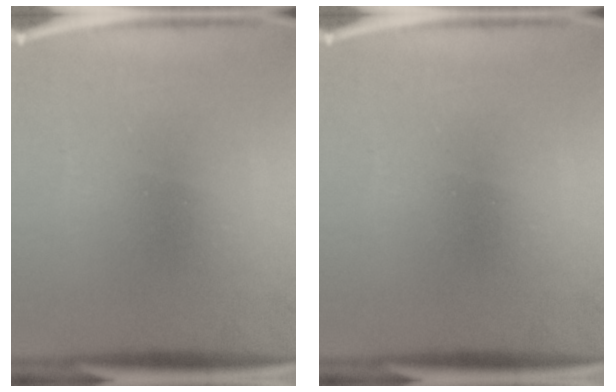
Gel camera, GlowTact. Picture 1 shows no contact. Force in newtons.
{"total": 0.0}